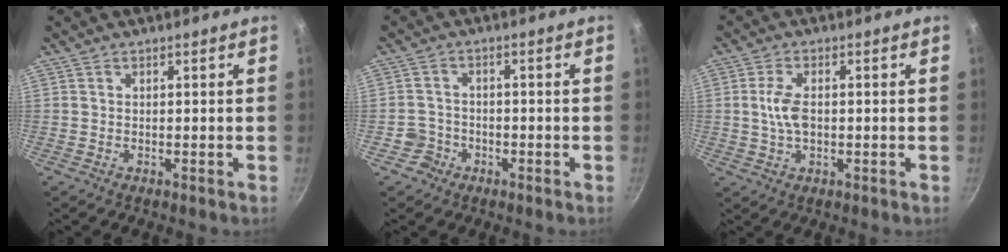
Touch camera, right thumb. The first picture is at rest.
{"total": 3.7, "force": [-1.8, 3.2, 0.3], "torque": [0.012, 0.027, -0.031]}
{"total": 5.3, "force": [0.0, 2.9, 4.4], "torque": [-0.083, 0.006, -0.002]}